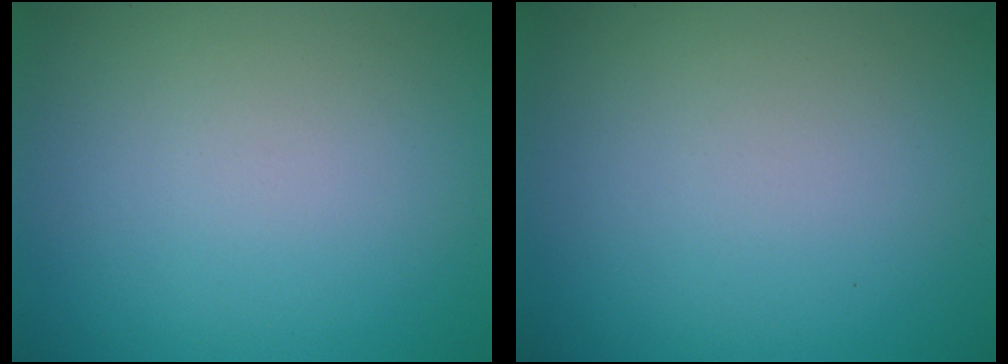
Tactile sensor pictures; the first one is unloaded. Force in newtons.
{"total": 0.0}